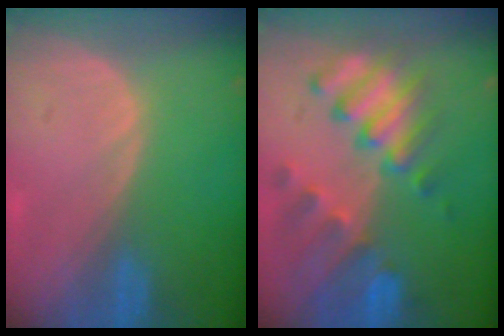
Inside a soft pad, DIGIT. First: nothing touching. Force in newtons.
{"total": 10.2, "press": 8.9, "slide": 5.1}